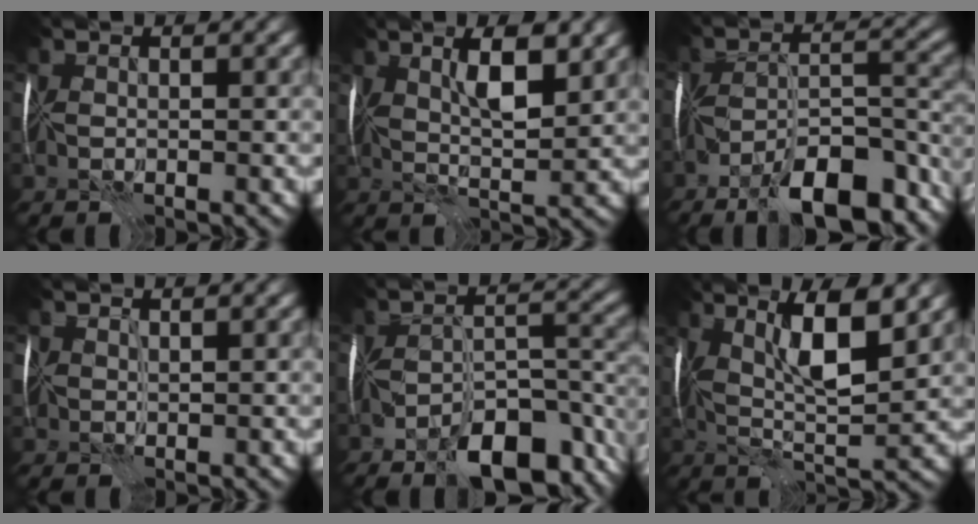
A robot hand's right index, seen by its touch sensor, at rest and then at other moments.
{"total": 5.2, "force": [2.1, 1.4, 4.5], "torque": [-0.077, 0.003, 0.034]}
{"total": 11.1, "force": [-7.7, 3.6, 7.2], "torque": [-0.108, 0.001, -0.134]}
{"total": 1.1, "force": [0.6, 0.9, 0.3], "torque": [-0.009, 0.000, 0.011]}
{"total": 9.1, "force": [-5.9, 3.6, 5.8], "torque": [-0.082, -0.009, -0.100]}
{"total": 7.5, "force": [2.7, 1.6, 6.8], "torque": [-0.122, 0.002, 0.042]}